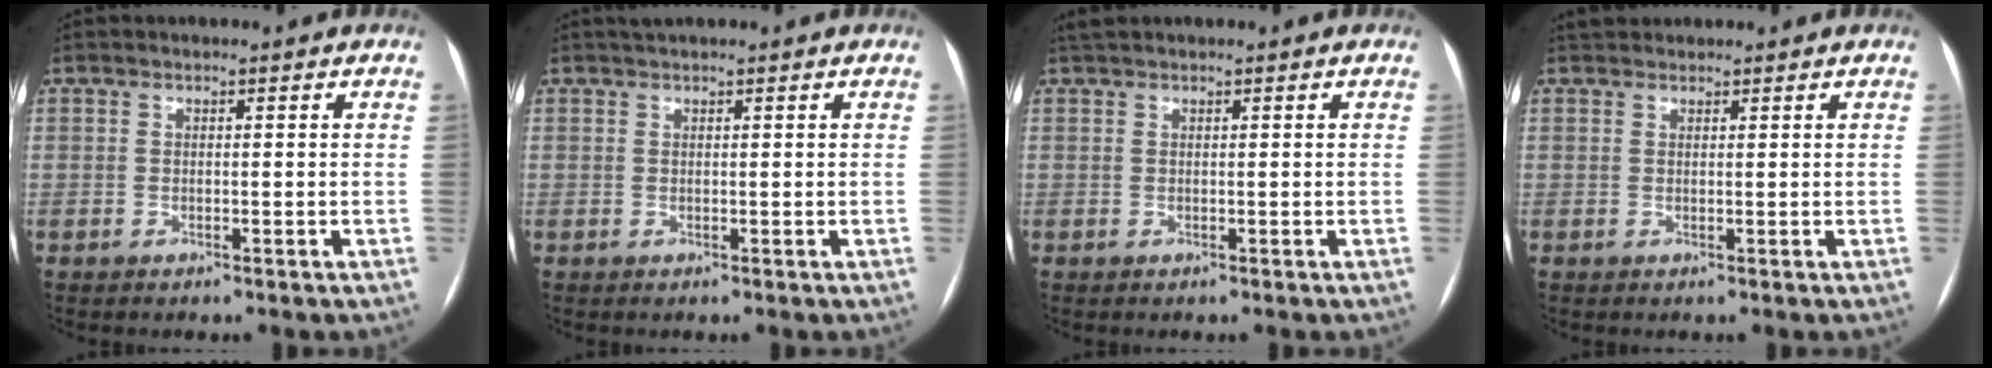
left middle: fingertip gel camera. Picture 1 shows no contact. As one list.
[{"total": 1.4, "force": [1.2, 0.1, 0.7], "torque": [-0.009, 0.019, 0.023]}, {"total": 1.4, "force": [1.2, 0.1, 0.5], "torque": [-0.013, 0.020, 0.027]}, {"total": 2.5, "force": [2.3, 0.9, 0.4], "torque": [-0.006, 0.029, 0.038]}]